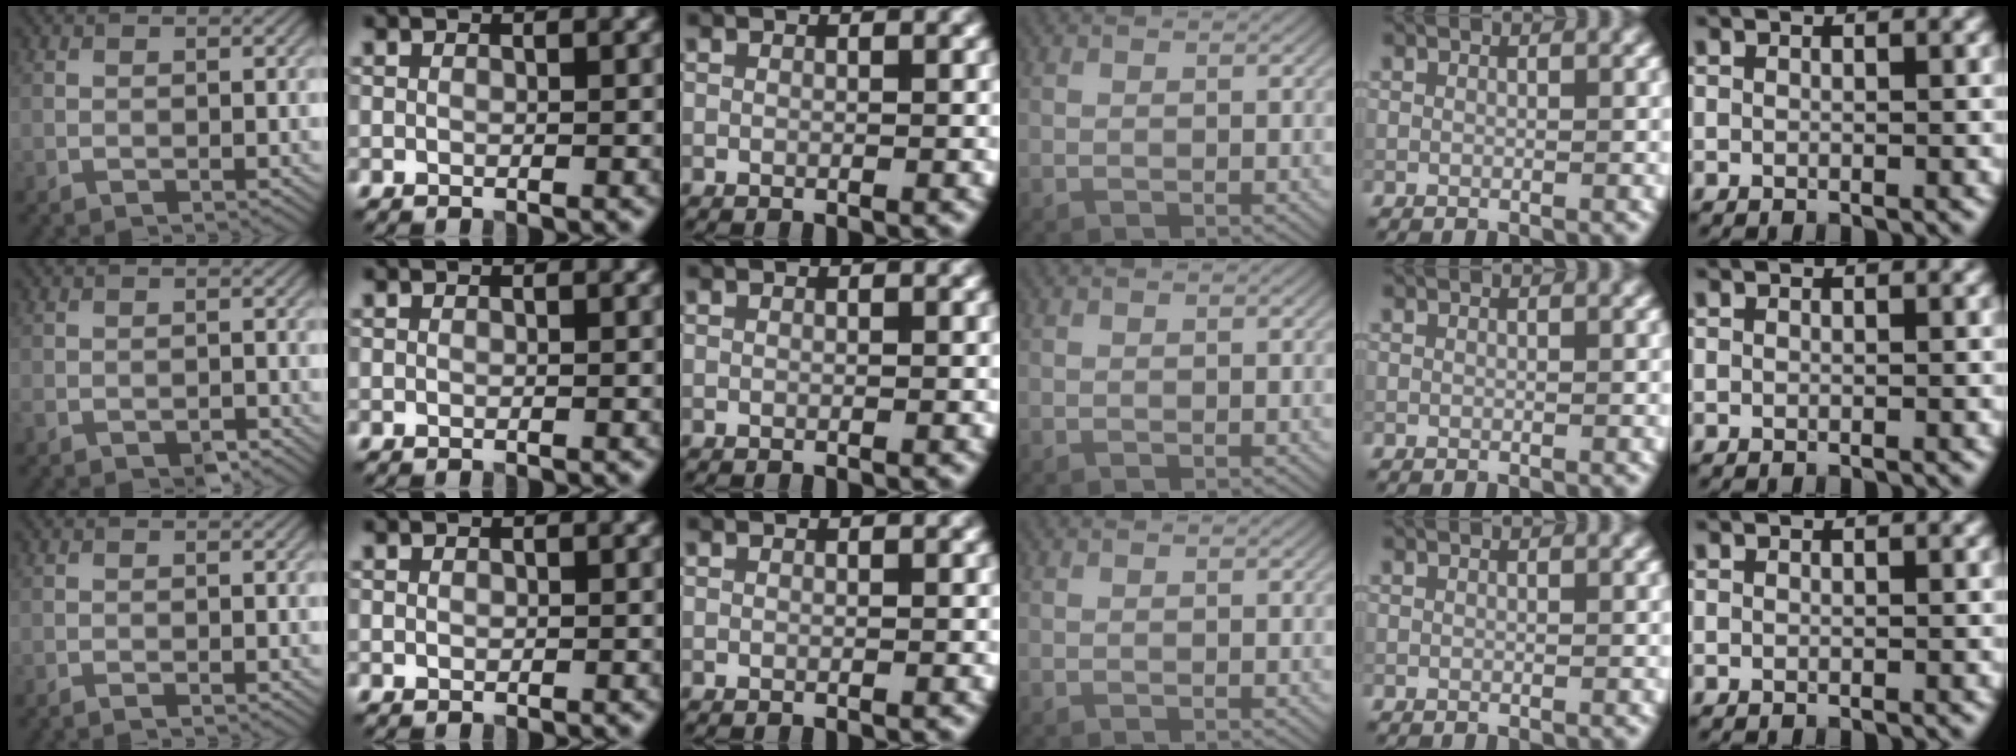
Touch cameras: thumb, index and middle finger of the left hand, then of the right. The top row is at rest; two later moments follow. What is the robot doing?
{"motion": "lift_and_place", "object": "coin"}